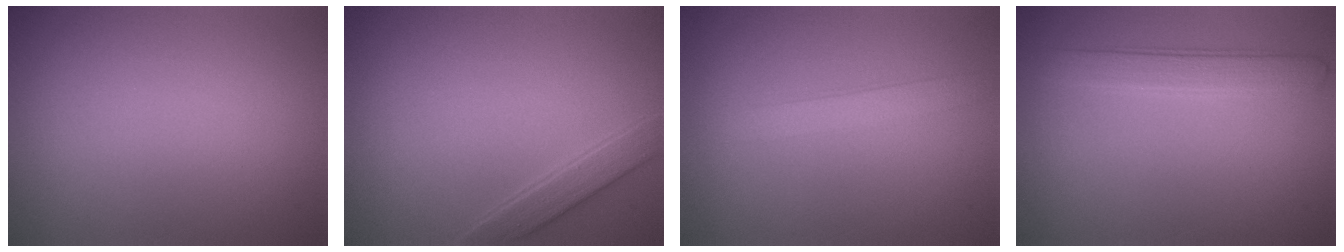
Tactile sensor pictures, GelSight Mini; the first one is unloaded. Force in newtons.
{"total": 1.9, "press": 1.9, "slide": 0.1}
{"total": 1.9, "press": 1.9, "slide": 0.1}
{"total": 2.6, "press": 2.6, "slide": 0.1}